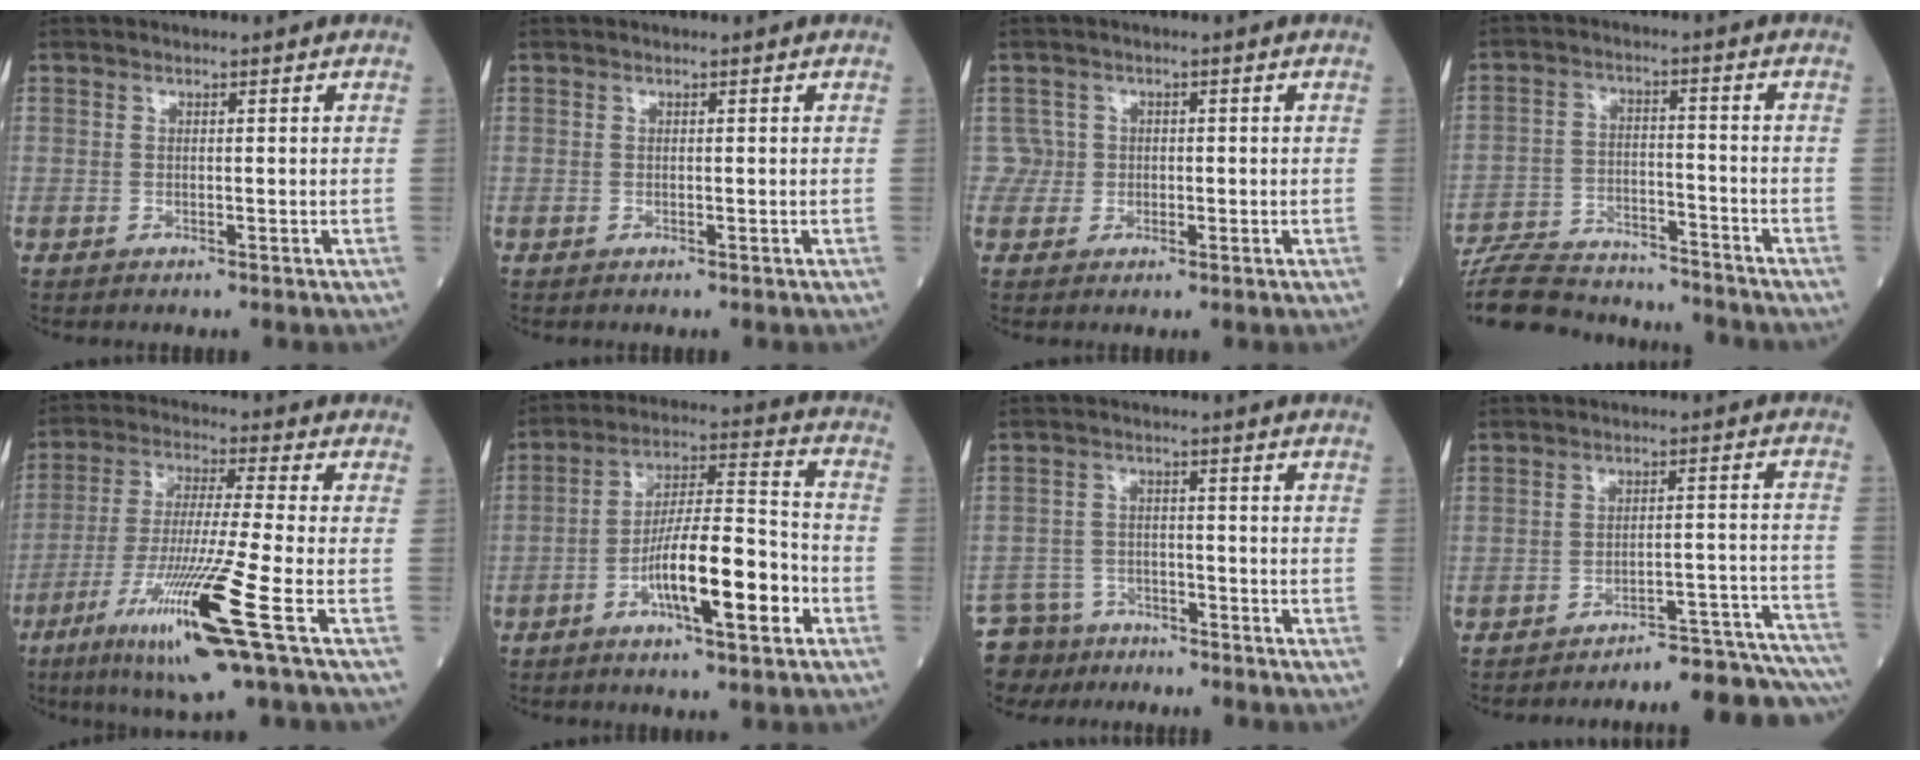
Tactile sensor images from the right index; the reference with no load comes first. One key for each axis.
{"total": 0.0}
{"total": 2.4, "fx": 0.2, "fy": 2.4, "fz": -0.5, "tx": 0.027, "ty": 0.009, "tz": -0.002}
{"total": 18.2, "fx": -17.0, "fy": 3.6, "fz": 5.3, "tx": -0.126, "ty": -0.004, "tz": -0.263}
{"total": 15.6, "fx": -6.8, "fy": -1.1, "fz": 14.0, "tx": -0.283, "ty": -0.039, "tz": -0.127}
{"total": 13.5, "fx": -5.2, "fy": 2.2, "fz": 12.3, "tx": -0.214, "ty": 0.007, "tz": -0.088}
{"total": 7.2, "fx": -6.2, "fy": 3.6, "fz": -0.3, "tx": 0.000, "ty": 0.007, "tz": -0.109}
{"total": 16.6, "fx": -16.3, "fy": -1.2, "fz": 2.7, "tx": 0.015, "ty": 0.016, "tz": -0.201}